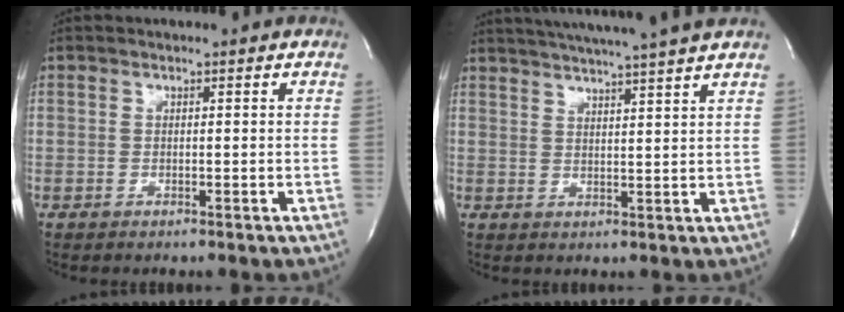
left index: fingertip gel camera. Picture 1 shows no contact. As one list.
[{"total": 14.2, "force": [12.6, -1.2, 6.5], "torque": [-0.114, 0.000, 0.168]}]